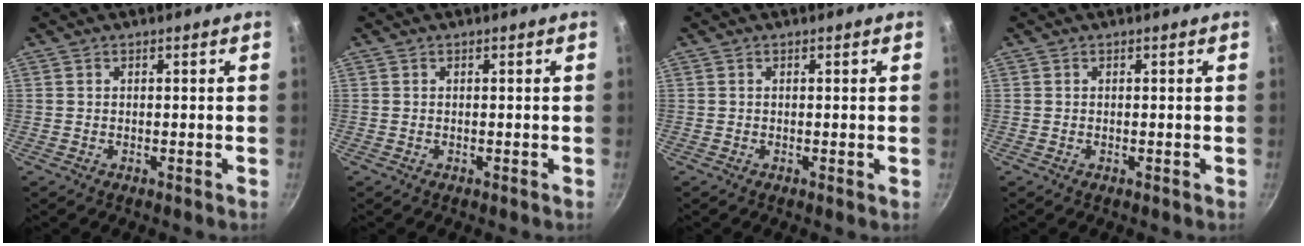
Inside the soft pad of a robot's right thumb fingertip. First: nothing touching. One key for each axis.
{"total": 0.0}
{"total": 0.0}
{"total": 0.0}